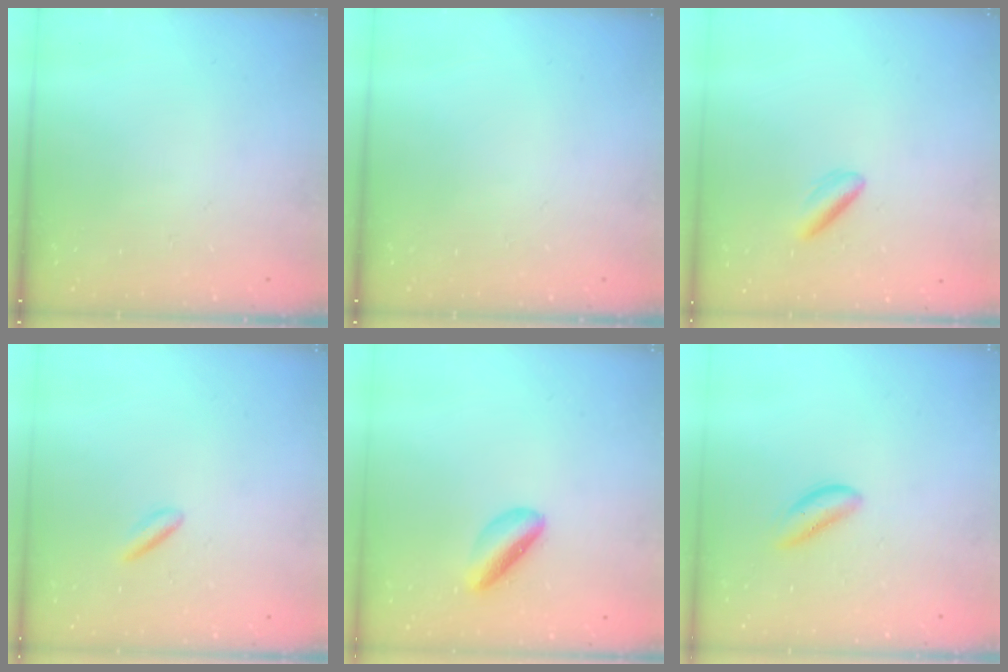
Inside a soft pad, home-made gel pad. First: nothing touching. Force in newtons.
{"total": 0.0}
{"total": 3.0, "press": 2.8, "slide": 1.2}
{"total": 2.2, "press": 2.1, "slide": 0.8}
{"total": 4.6, "press": 4.4, "slide": 1.3}
{"total": 2.2, "press": 2.2, "slide": 0.4}